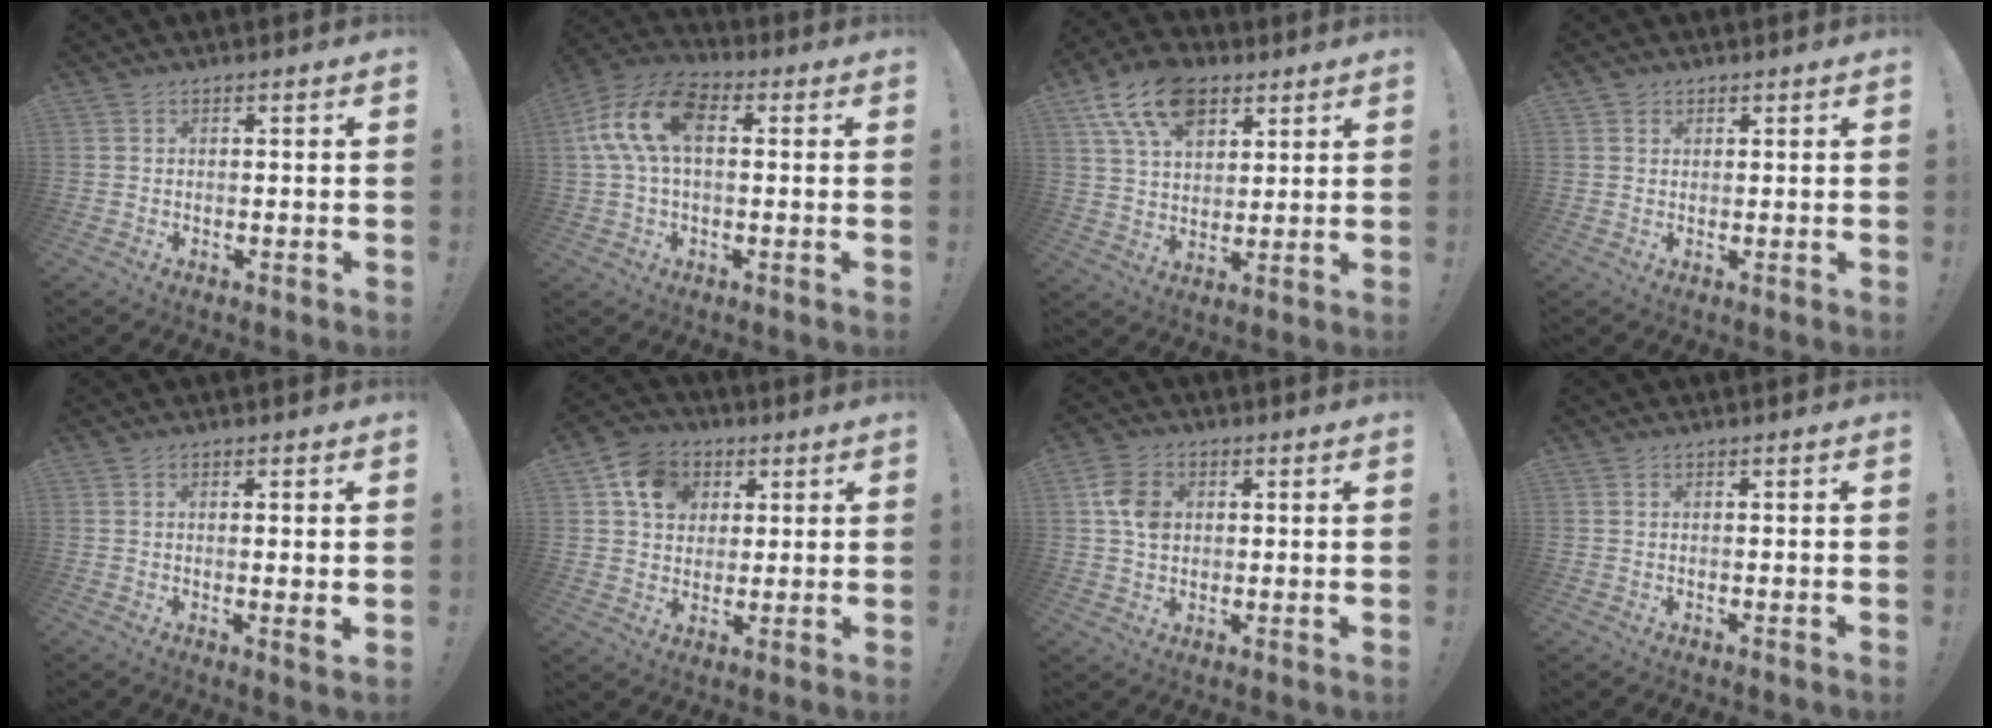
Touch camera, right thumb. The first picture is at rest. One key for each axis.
{"total": 14.5, "fx": 3.0, "fy": 8.3, "fz": 11.5, "tx": -0.223, "ty": 0.009, "tz": 0.056}
{"total": 15.5, "fx": 8.2, "fy": 9.7, "fz": 8.9, "tx": -0.152, "ty": -0.030, "tz": 0.155}
{"total": 1.8, "fx": 1.0, "fy": 1.5, "fz": 0.1, "tx": 0.004, "ty": -0.002, "tz": 0.018}
{"total": 2.5, "fx": 0.5, "fy": -0.3, "fz": 2.5, "tx": -0.028, "ty": -0.011, "tz": 0.006}
{"total": 11.3, "fx": 4.0, "fy": 9.5, "fz": 4.6, "tx": -0.067, "ty": -0.008, "tz": 0.081}
{"total": 8.0, "fx": 1.3, "fy": 6.1, "fz": 5.1, "tx": -0.079, "ty": 0.003, "tz": 0.025}
{"total": 0.0}